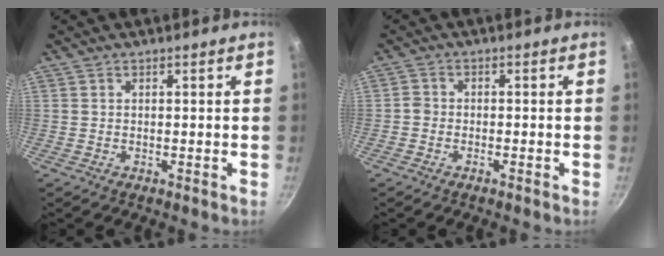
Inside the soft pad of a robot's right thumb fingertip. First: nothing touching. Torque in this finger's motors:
{"motor_torque": [0.35, -0.13, -0.01, -0.56, -0.04]}